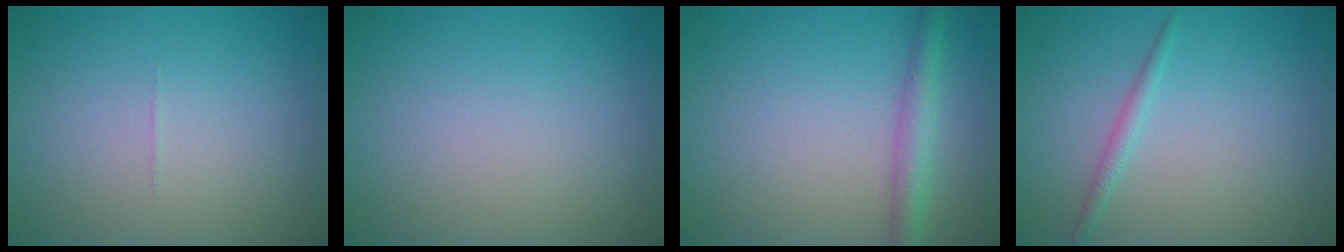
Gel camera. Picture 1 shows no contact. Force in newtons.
{"total": 0.0}
{"total": 2.9, "press": 2.9, "slide": 0.1}
{"total": 1.1, "press": 1.1, "slide": 0.0}